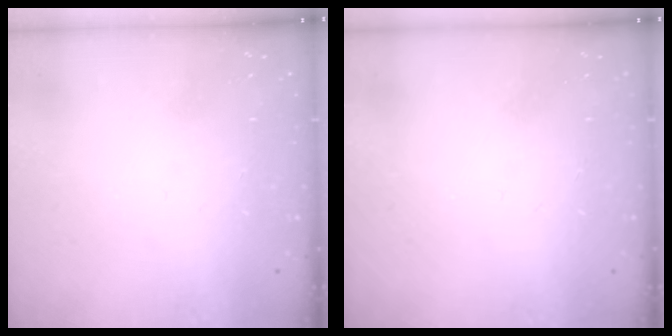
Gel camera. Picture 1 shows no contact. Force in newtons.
{"total": 0.0}